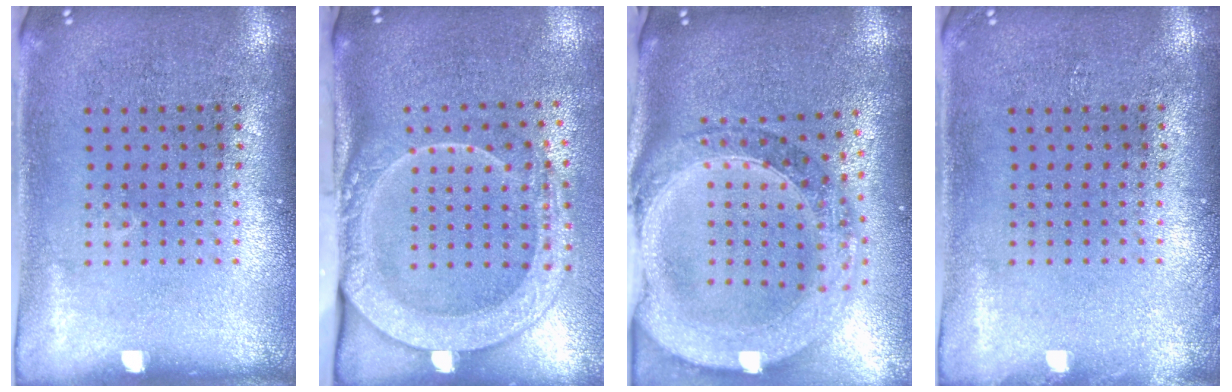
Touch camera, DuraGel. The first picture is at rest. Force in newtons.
{"total": 2.8, "press": 2.1, "slide": 1.8}
{"total": 2.5, "press": 2.2, "slide": 1.2}
{"total": 0.6, "press": 0.6, "slide": 0.1}